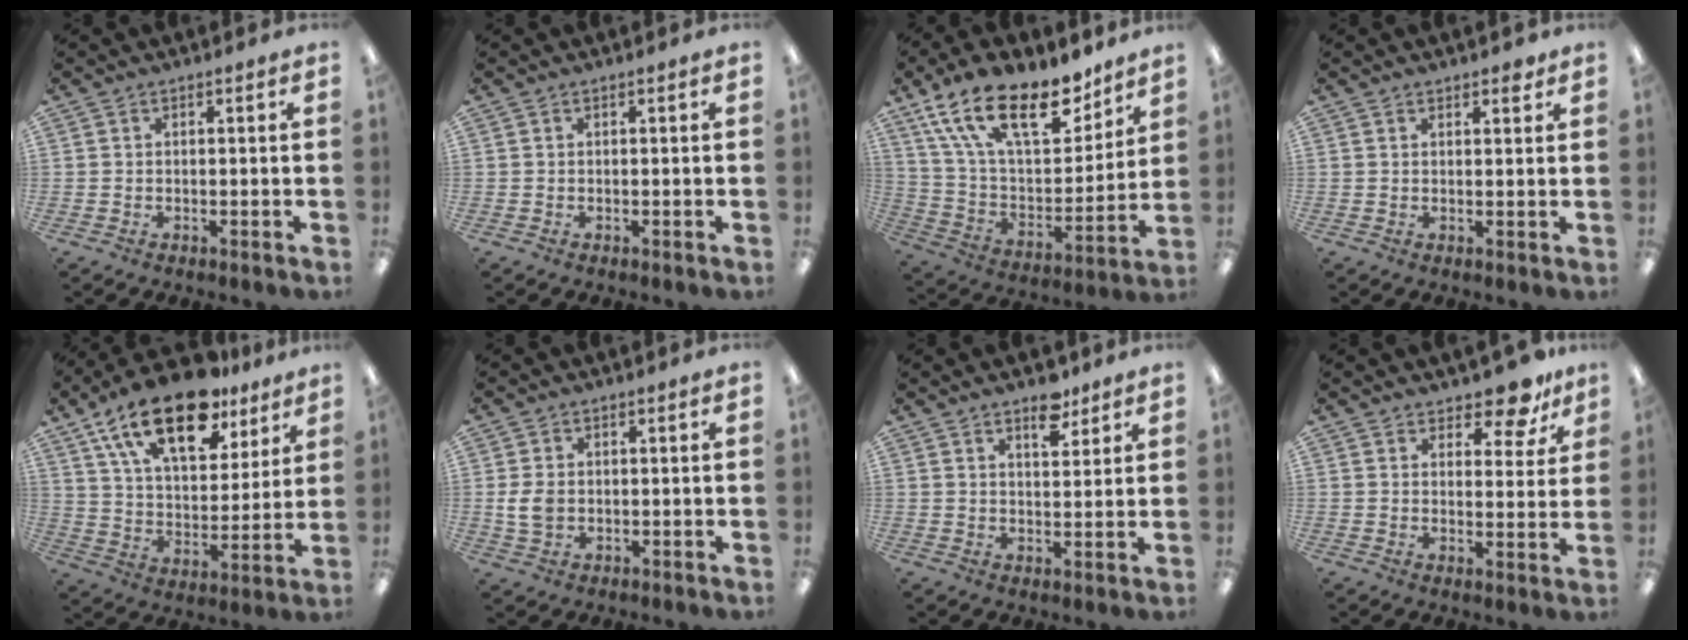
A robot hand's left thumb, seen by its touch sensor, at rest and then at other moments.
{"total": 0.0}
{"total": 22.7, "force": [14.8, 9.9, 14.1], "torque": [-0.242, -0.082, 0.263]}
{"total": 2.2, "force": [1.8, 1.0, 0.8], "torque": [-0.001, -0.005, 0.028]}
{"total": 21.5, "force": [14.2, 9.8, 12.8], "torque": [-0.225, -0.068, 0.250]}
{"total": 4.6, "force": [-0.1, 3.5, 3.1], "torque": [-0.076, 0.001, -0.007]}
{"total": 5.9, "force": [4.4, 2.8, 2.8], "torque": [-0.017, -0.028, 0.072]}
{"total": 8.3, "force": [6.9, 3.1, 3.5], "torque": [-0.042, -0.044, 0.121]}